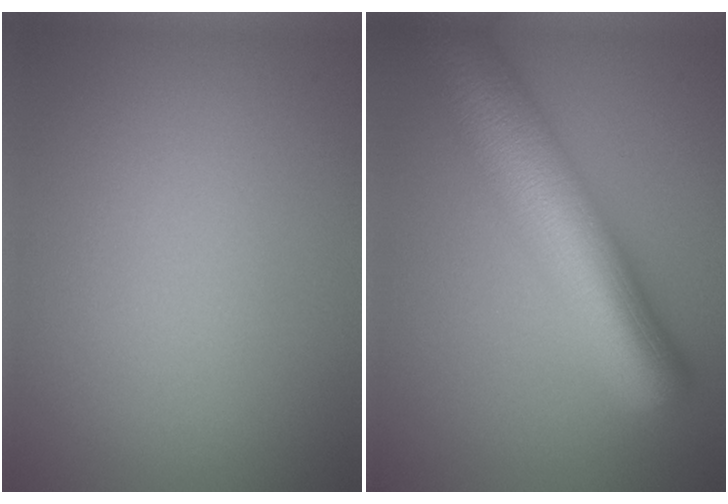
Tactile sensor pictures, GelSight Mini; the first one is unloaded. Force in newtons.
{"total": 10.8, "press": 10.8, "slide": 0.4}